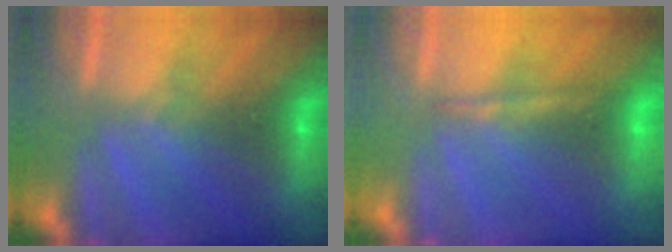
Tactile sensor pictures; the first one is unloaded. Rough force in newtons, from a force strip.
{"total": 1.5}